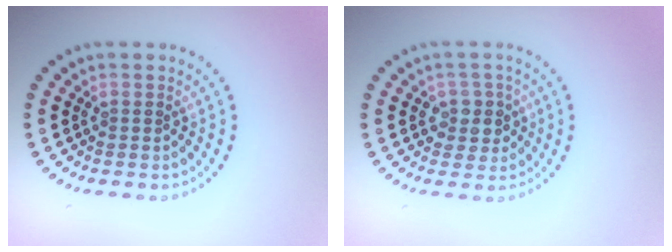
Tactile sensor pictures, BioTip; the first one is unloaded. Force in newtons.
{"total": 2.3, "press": 2.1, "slide": 0.8}